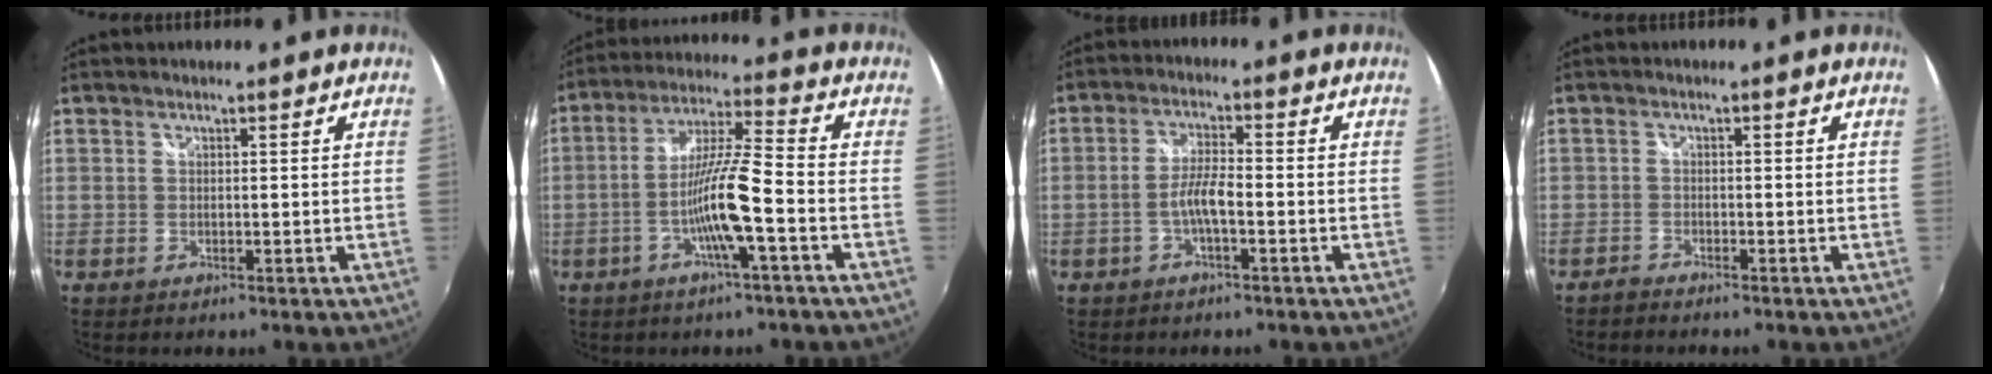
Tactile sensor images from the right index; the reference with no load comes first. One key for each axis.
{"total": 10.4, "fx": -4.0, "fy": -0.2, "fz": 9.5, "tx": -0.188, "ty": 0.001, "tz": -0.077}
{"total": 4.1, "fx": -1.7, "fy": 0.5, "fz": 3.7, "tx": -0.078, "ty": 0.007, "tz": -0.033}
{"total": 2.2, "fx": -1.2, "fy": -1.7, "fz": -0.7, "tx": 0.007, "ty": -0.011, "tz": -0.025}